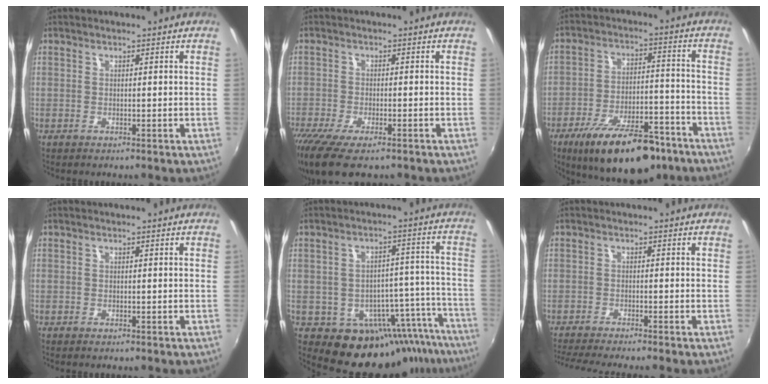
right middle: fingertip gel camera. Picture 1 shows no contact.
{"total": 11.1, "force": [-8.0, 3.4, 7.0], "torque": [-0.161, -0.049, -0.141]}
{"total": 20.2, "force": [-14.4, 7.4, 12.1], "torque": [-0.203, -0.015, -0.207]}
{"total": 0.6, "force": [-0.6, 0.2, 0.2], "torque": [-0.005, -0.004, -0.011]}
{"total": 15.3, "force": [-12.4, 8.2, 3.9], "torque": [-0.045, 0.038, -0.147]}
{"total": 7.6, "force": [-6.8, -0.8, 3.4], "torque": [-0.084, -0.026, -0.112]}